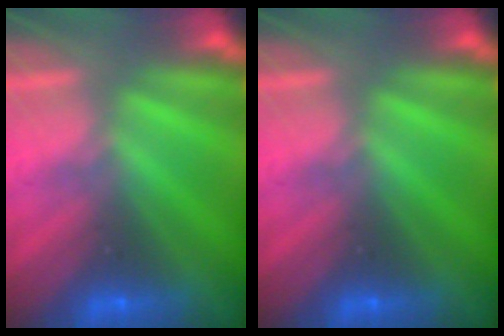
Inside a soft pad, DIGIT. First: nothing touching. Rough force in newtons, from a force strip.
{"total": 0.0}